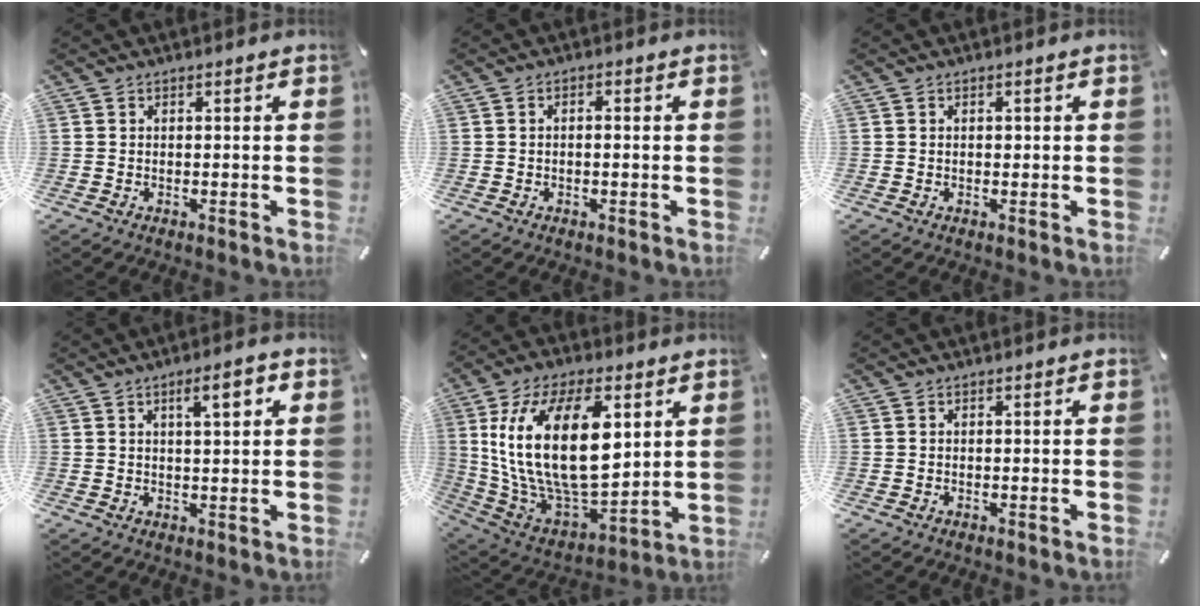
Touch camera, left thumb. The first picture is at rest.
{"total": 1.1, "force": [-0.4, 0.5, 0.9], "torque": [-0.018, 0.001, -0.007]}
{"total": 0.6, "force": [0.1, 0.5, 0.4], "torque": [0.000, -0.001, -0.002]}
{"total": 5.8, "force": [2.5, 1.4, 5.0], "torque": [-0.073, -0.009, 0.035]}
{"total": 26.8, "force": [6.2, 14.8, 21.5], "torque": [-0.438, -0.026, 0.105]}
{"total": 0.0}